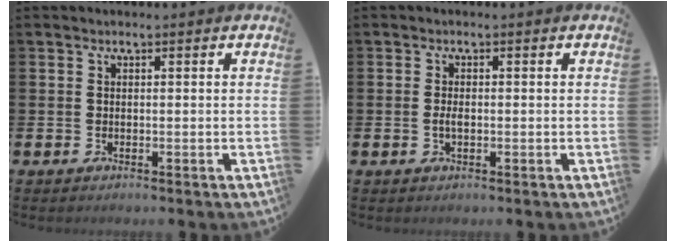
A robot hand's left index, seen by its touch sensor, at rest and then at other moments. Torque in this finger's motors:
{"motor_torque": [0.39, 0.12, 0.01, 0.01]}